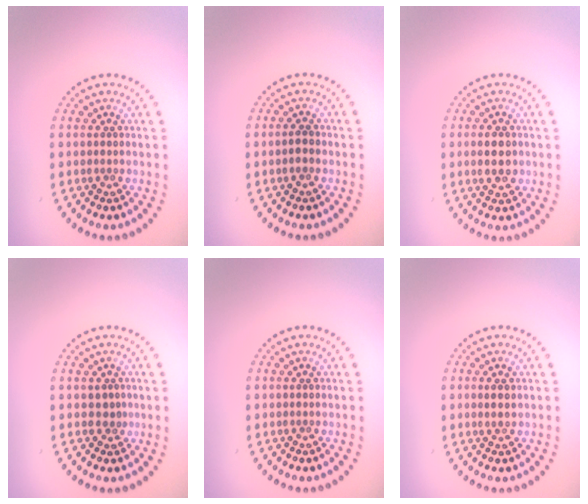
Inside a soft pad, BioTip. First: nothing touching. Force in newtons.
{"total": 1.1, "press": 1.1, "slide": 0.2}
{"total": 2.6, "press": 2.6, "slide": 0.1}
{"total": 1.1, "press": 0.9, "slide": 0.7}
{"total": 0.0}
{"total": 1.2, "press": 1.1, "slide": 0.4}